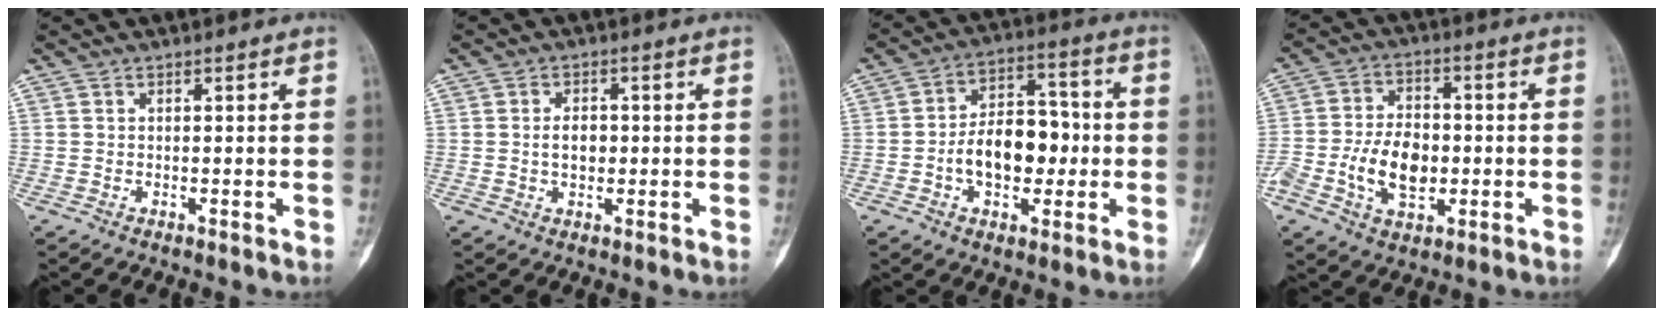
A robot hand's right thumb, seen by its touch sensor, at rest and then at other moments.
{"total": 4.2, "force": [0.0, 2.7, 3.2], "torque": [-0.046, 0.006, -0.001]}
{"total": 13.3, "force": [-1.8, 8.4, 10.2], "torque": [-0.133, 0.036, -0.033]}
{"total": 11.0, "force": [-2.0, 7.2, 8.1], "torque": [-0.131, 0.016, -0.035]}